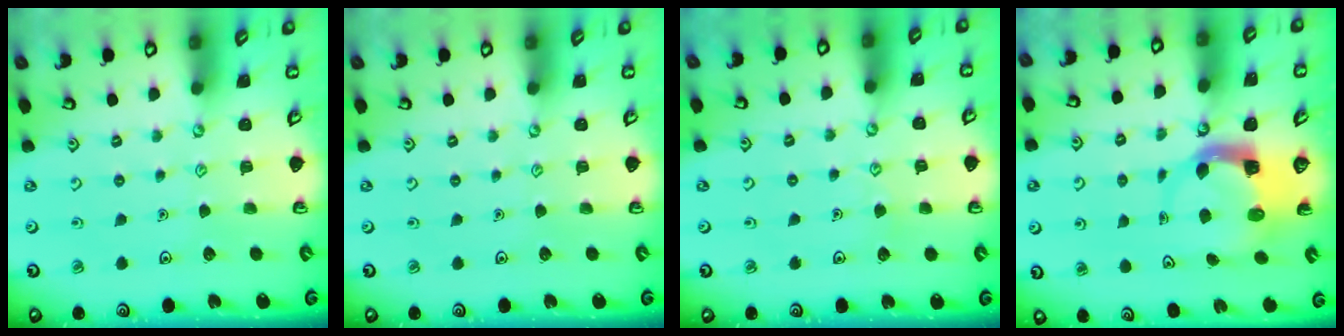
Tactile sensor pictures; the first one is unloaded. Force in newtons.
{"total": 0.0}
{"total": 3.5, "press": 3.5, "slide": 0.4}
{"total": 4.0, "press": 3.9, "slide": 0.6}